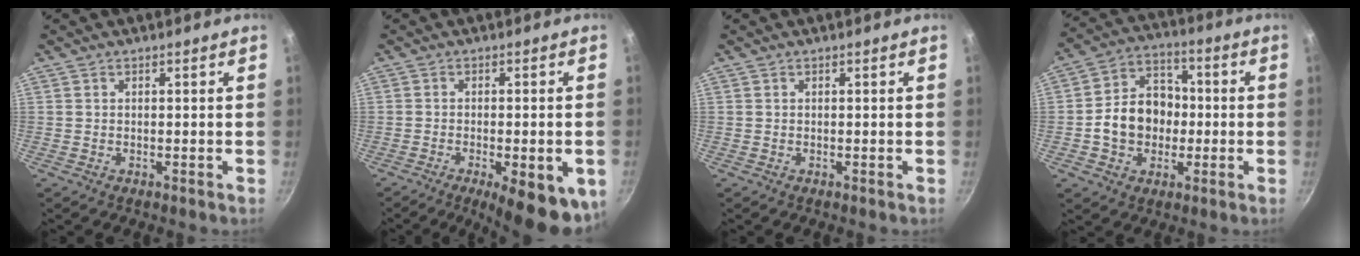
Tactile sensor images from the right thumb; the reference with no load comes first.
{"total": 13.0, "force": [-5.1, 4.3, 11.2], "torque": [-0.128, 0.006, -0.066]}
{"total": 0.0}
{"total": 12.7, "force": [-1.4, 10.2, 7.4], "torque": [-0.088, 0.030, -0.033]}